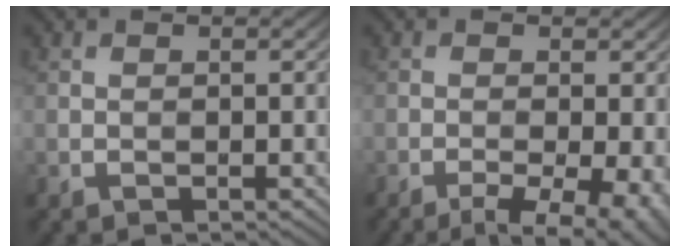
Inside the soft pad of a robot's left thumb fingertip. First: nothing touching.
{"total": 7.2, "force": [-3.6, 2.2, 5.9], "torque": [-0.087, -0.009, -0.049]}